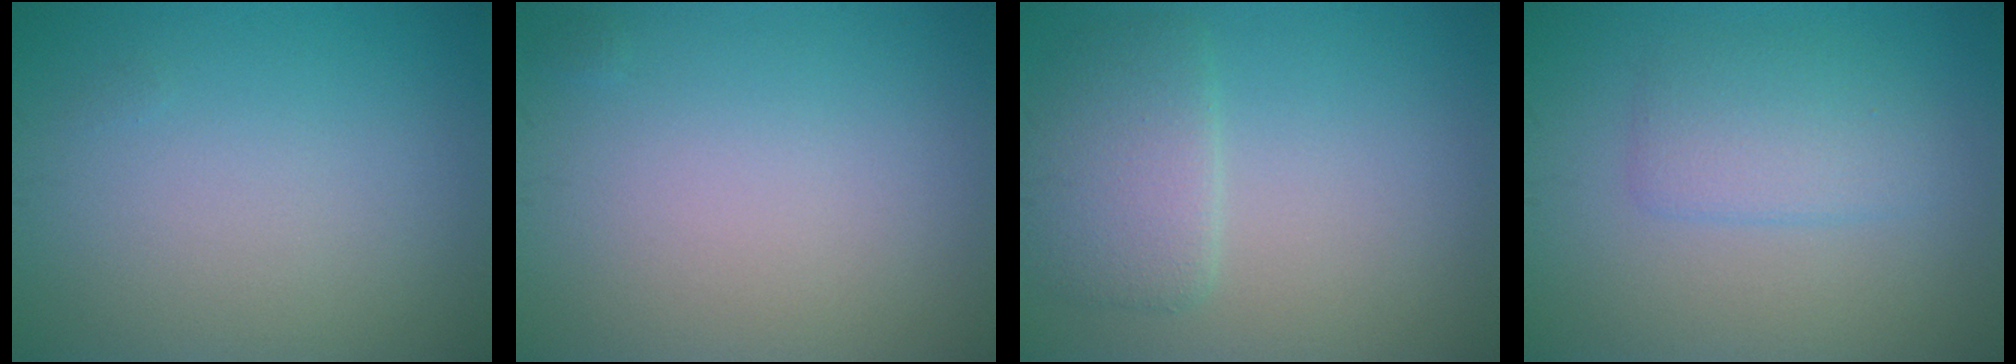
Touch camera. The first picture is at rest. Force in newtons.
{"total": 0.0}
{"total": 3.7, "press": 3.7, "slide": 0.1}
{"total": 3.0, "press": 3.0, "slide": 0.1}